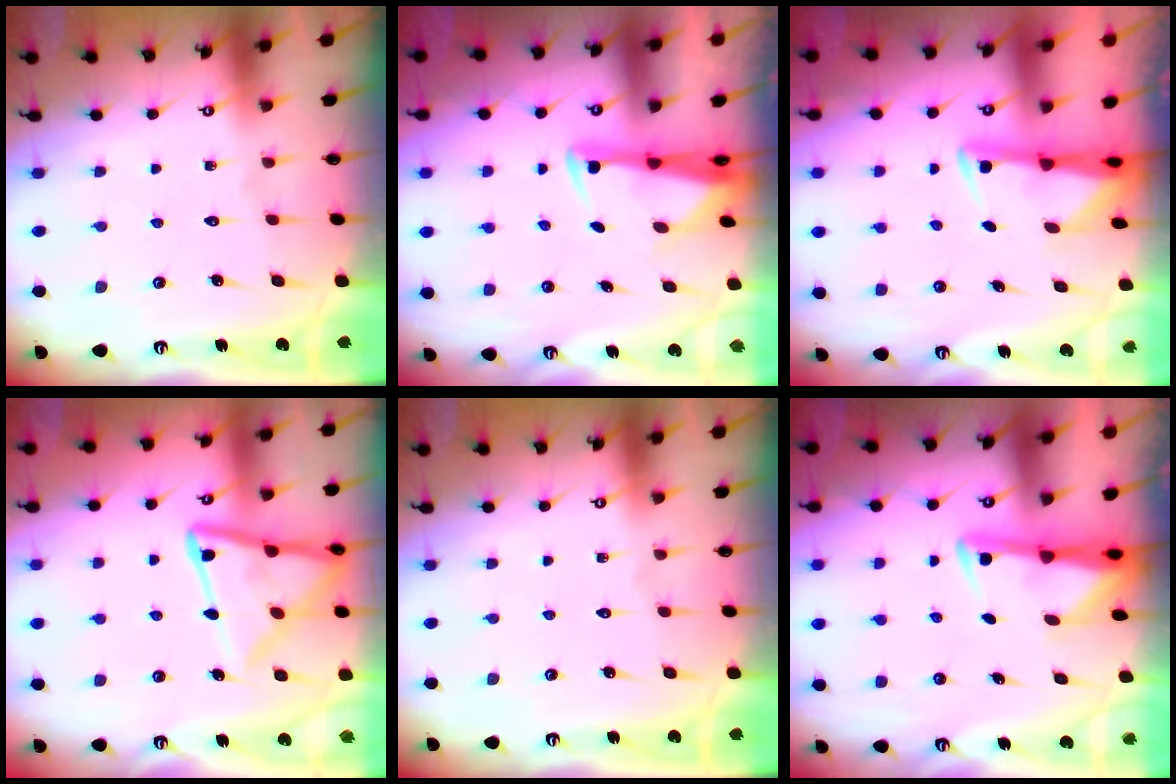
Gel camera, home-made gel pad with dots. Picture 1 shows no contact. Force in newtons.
{"total": 2.9, "press": 2.7, "slide": 0.9}
{"total": 3.0, "press": 3.0, "slide": 0.6}
{"total": 15.4, "press": 15.3, "slide": 1.3}
{"total": 0.0}
{"total": 2.9, "press": 2.8, "slide": 0.5}